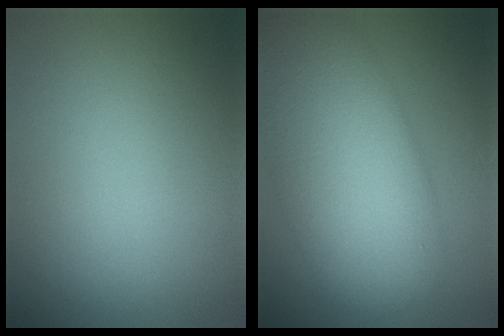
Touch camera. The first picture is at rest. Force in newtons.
{"total": 11.4, "press": 11.3, "slide": 0.8}